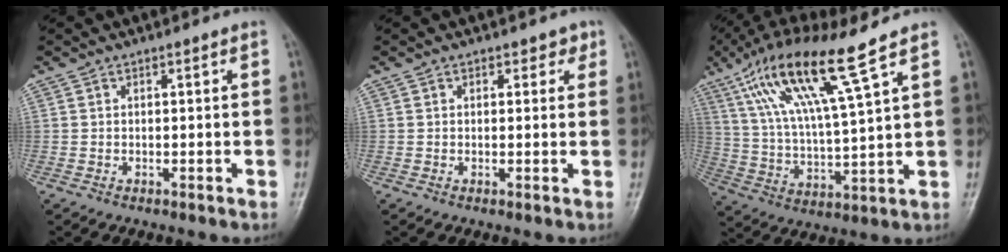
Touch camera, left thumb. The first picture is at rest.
{"total": 1.8, "force": [1.0, 1.3, 0.9], "torque": [0.005, -0.002, 0.007]}
{"total": 15.7, "force": [9.2, 1.0, 12.7], "torque": [-0.250, -0.029, 0.179]}